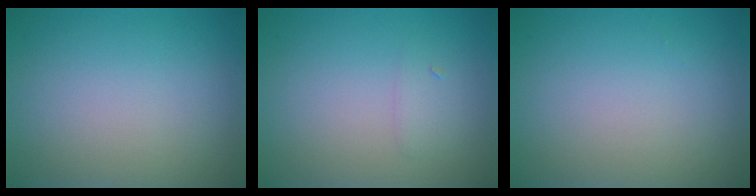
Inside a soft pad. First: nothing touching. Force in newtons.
{"total": 1.0, "press": 1.0, "slide": 0.1}
{"total": 0.0}